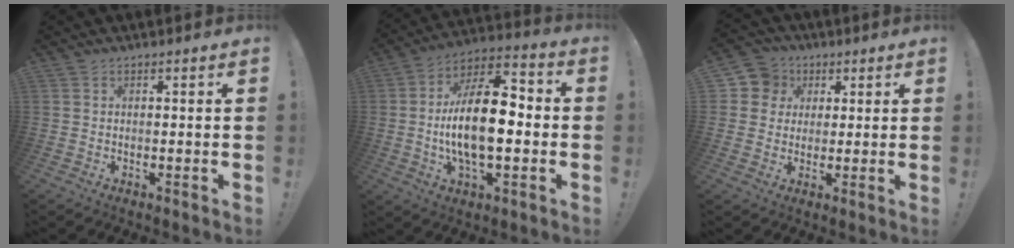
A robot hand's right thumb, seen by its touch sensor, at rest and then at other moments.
{"total": 18.8, "force": [-2.3, 8.8, 16.4], "torque": [-0.310, 0.006, -0.046]}
{"total": 7.8, "force": [2.1, 7.3, 1.5], "torque": [-0.024, -0.004, 0.044]}